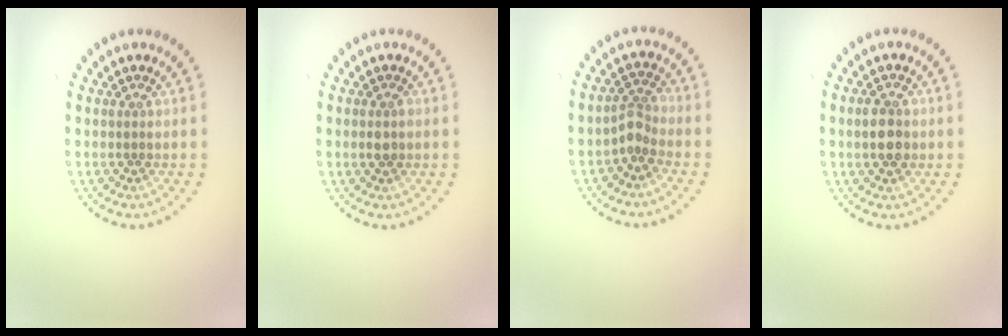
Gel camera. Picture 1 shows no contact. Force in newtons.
{"total": 1.0, "press": 1.0, "slide": 0.3}
{"total": 1.9, "press": 1.3, "slide": 1.4}
{"total": 2.8, "press": 2.8, "slide": 0.0}